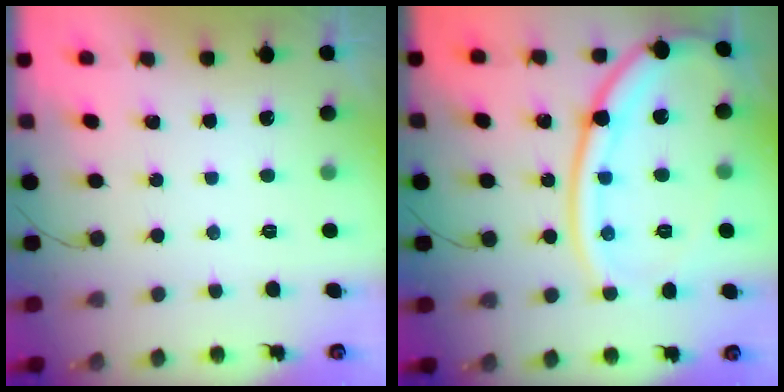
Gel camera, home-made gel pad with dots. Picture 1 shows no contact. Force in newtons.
{"total": 19.9, "press": 19.8, "slide": 2.3}